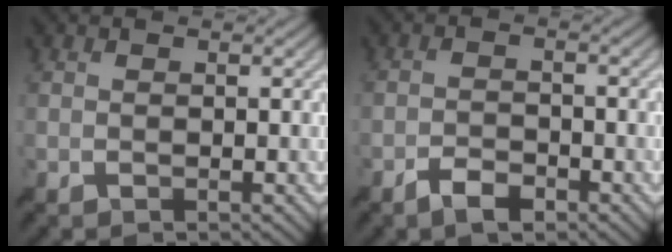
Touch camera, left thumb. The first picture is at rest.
{"total": 3.0, "force": [-2.3, 1.2, 1.6], "torque": [-0.034, -0.001, -0.044]}